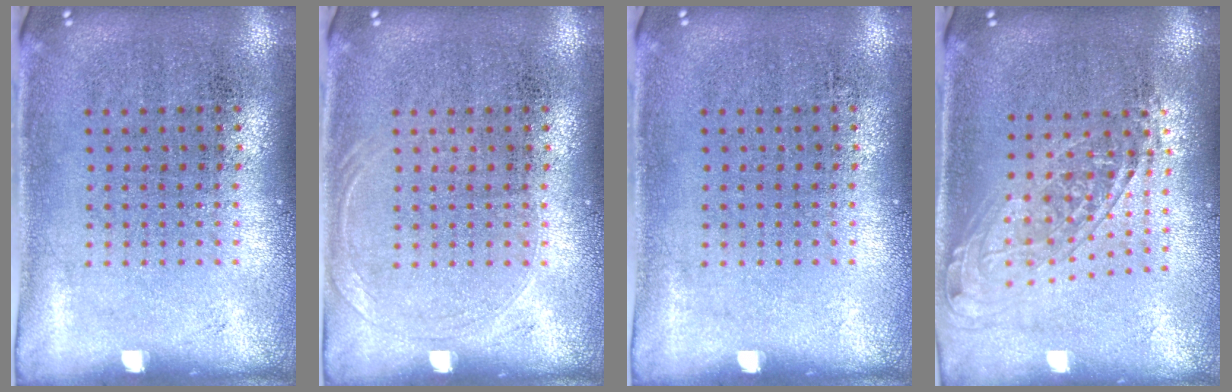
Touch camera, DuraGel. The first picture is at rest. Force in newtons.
{"total": 0.9, "press": 0.8, "slide": 0.3}
{"total": 0.0}
{"total": 1.5, "press": 1.3, "slide": 0.9}